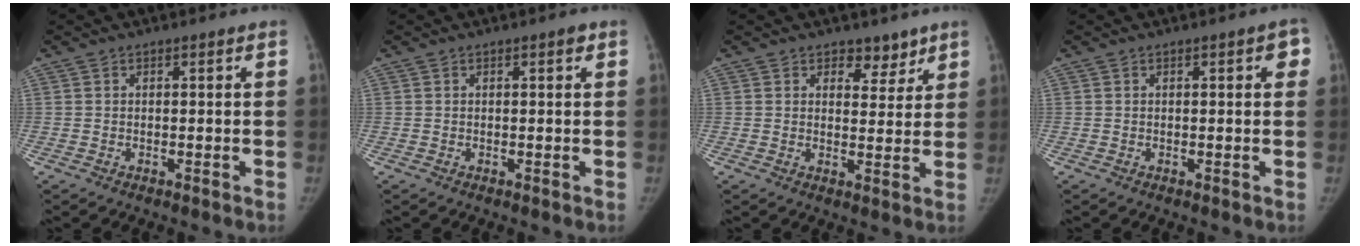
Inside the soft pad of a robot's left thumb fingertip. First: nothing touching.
{"total": 0.8, "force": [0.4, 0.2, 0.6], "torque": [-0.010, 0.000, 0.004]}
{"total": 4.4, "force": [3.2, 2.7, 1.3], "torque": [0.014, -0.021, 0.048]}
{"total": 2.5, "force": [0.8, 1.0, 2.1], "torque": [-0.016, 0.003, 0.005]}